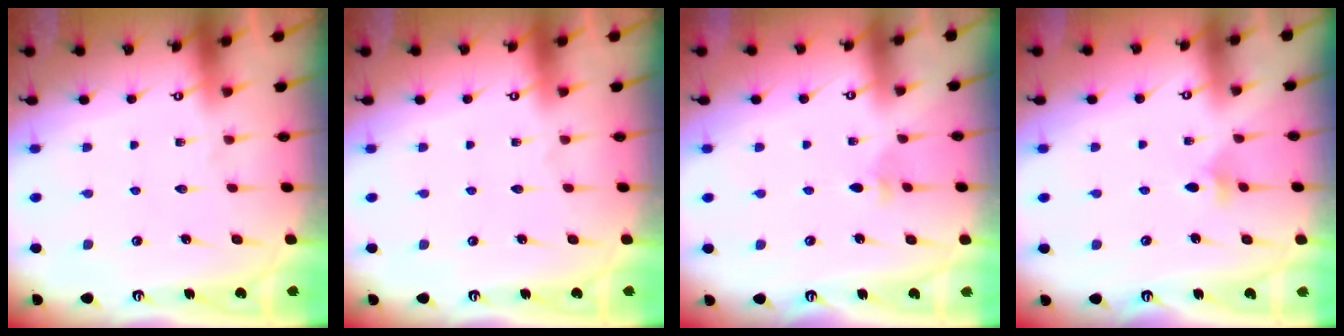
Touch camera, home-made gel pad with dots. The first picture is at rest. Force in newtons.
{"total": 0.0}
{"total": 2.2, "press": 2.2, "slide": 0.5}
{"total": 4.0, "press": 3.9, "slide": 0.8}